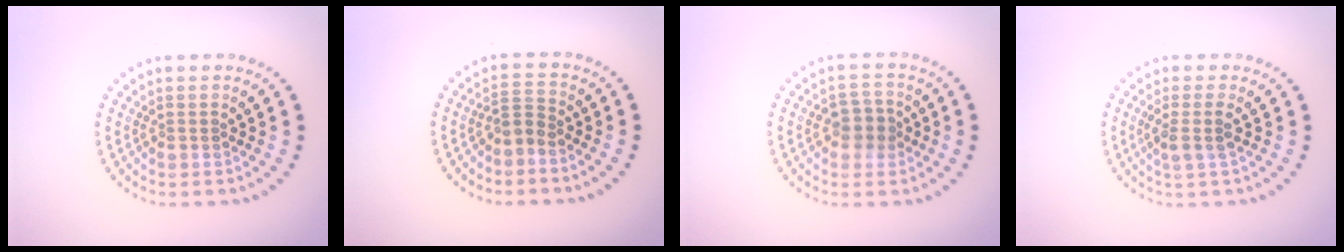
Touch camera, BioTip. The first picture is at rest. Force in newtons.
{"total": 1.7, "press": 1.3, "slide": 1.2}
{"total": 2.6, "press": 2.5, "slide": 0.8}
{"total": 1.9, "press": 1.5, "slide": 1.1}